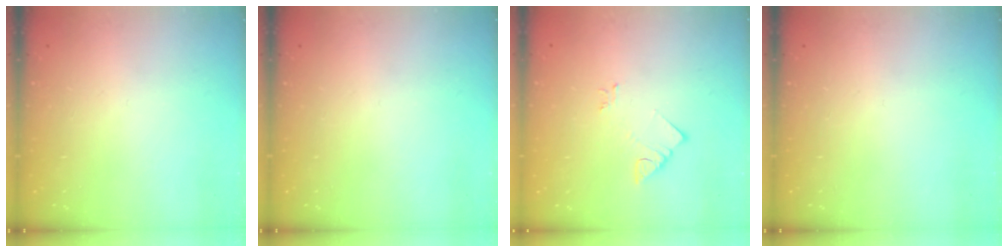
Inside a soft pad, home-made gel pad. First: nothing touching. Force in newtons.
{"total": 0.0}
{"total": 3.2, "press": 3.2, "slide": 0.4}
{"total": 0.0}